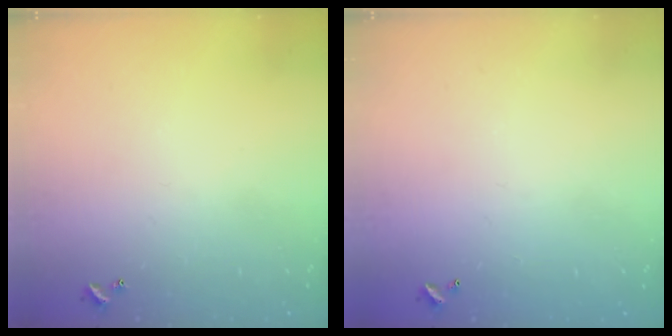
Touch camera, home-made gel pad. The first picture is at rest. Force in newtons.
{"total": 2.9, "press": 2.9, "slide": 0.1}